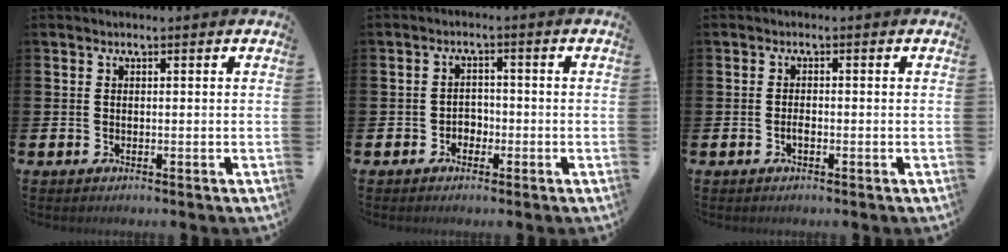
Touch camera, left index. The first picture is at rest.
{"total": 2.1, "force": [-1.4, 1.5, 0.4], "torque": [-0.011, 0.005, -0.032]}
{"total": 1.2, "force": [-0.7, 0.4, 0.9], "torque": [-0.017, -0.002, -0.013]}